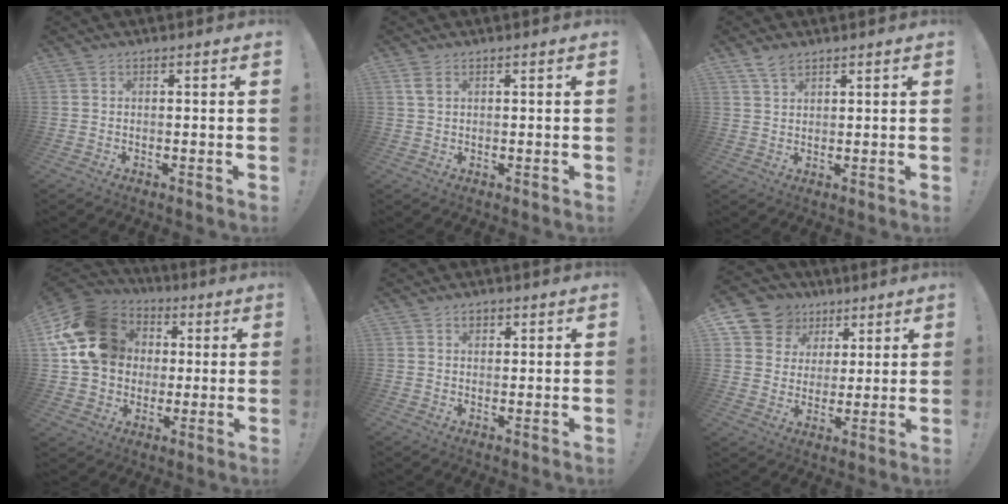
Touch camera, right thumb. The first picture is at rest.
{"total": 2.4, "force": [1.2, 1.2, 1.7], "torque": [-0.037, 0.002, 0.022]}
{"total": 4.1, "force": [3.1, 1.8, 2.1], "torque": [-0.035, -0.012, 0.057]}
{"total": 20.7, "force": [4.8, 16.9, 11.0], "torque": [-0.198, -0.003, 0.108]}
{"total": 2.1, "force": [1.0, 1.4, 1.1], "torque": [-0.016, 0.001, 0.017]}
{"total": 10.6, "force": [5.3, 8.9, 2.4], "torque": [-0.044, -0.031, 0.110]}